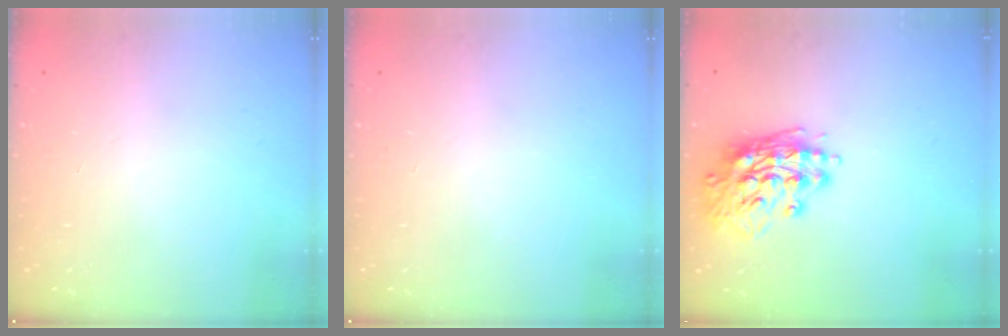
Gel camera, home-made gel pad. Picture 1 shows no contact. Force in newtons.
{"total": 0.0}
{"total": 15.7, "press": 15.5, "slide": 2.5}